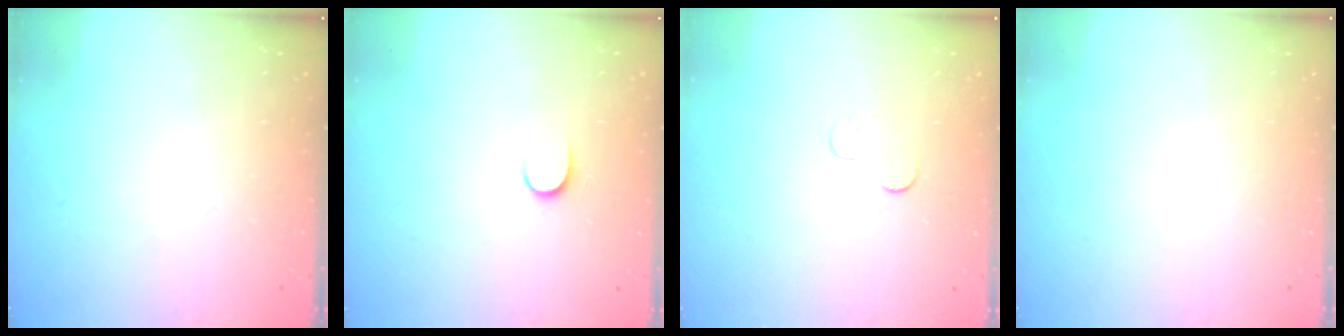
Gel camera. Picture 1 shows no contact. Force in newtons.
{"total": 5.3, "press": 5.3, "slide": 0.5}
{"total": 2.9, "press": 2.9, "slide": 0.3}
{"total": 0.0}